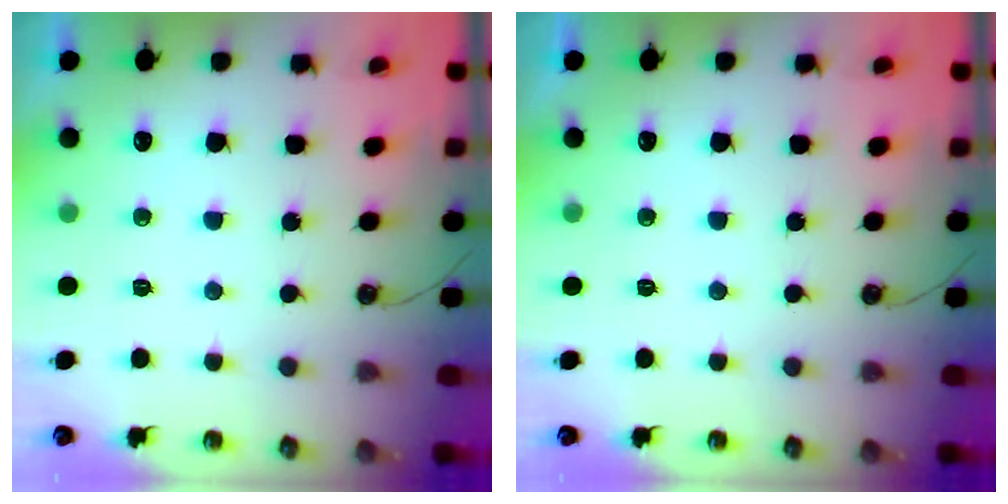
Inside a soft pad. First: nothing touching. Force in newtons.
{"total": 0.0}